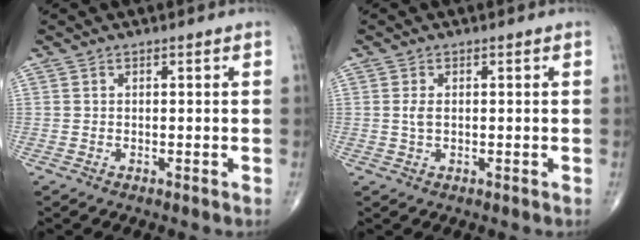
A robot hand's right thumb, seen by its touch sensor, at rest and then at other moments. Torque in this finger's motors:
{"motor_torque": [0.00, 0.00, 0.23, 0.23, 0.00]}